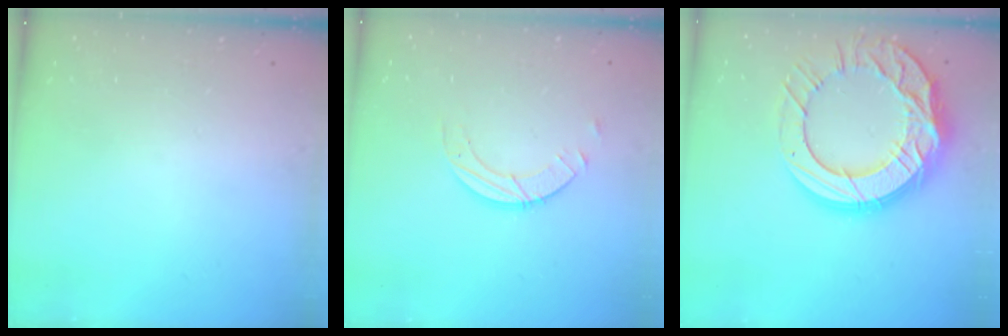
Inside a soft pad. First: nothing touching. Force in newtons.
{"total": 3.4, "press": 3.4, "slide": 0.3}
{"total": 24.9, "press": 24.8, "slide": 2.4}